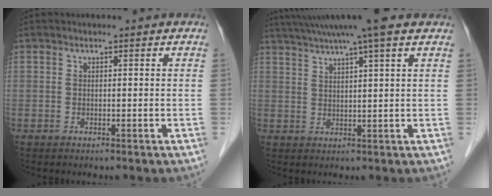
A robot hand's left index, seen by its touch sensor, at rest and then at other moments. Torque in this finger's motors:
{"motor_torque": [0.24, -0.36, 0.76, 0.21]}